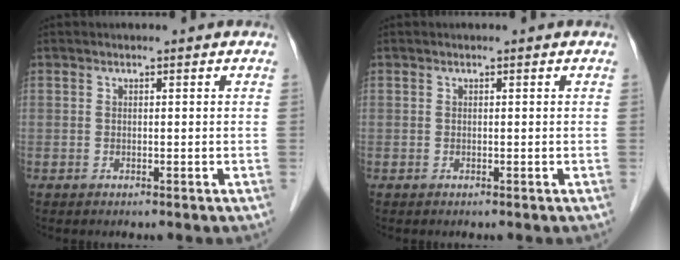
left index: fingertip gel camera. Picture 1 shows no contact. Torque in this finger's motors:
{"motor_torque": [-0.07, -0.07, 0.00, 0.00]}